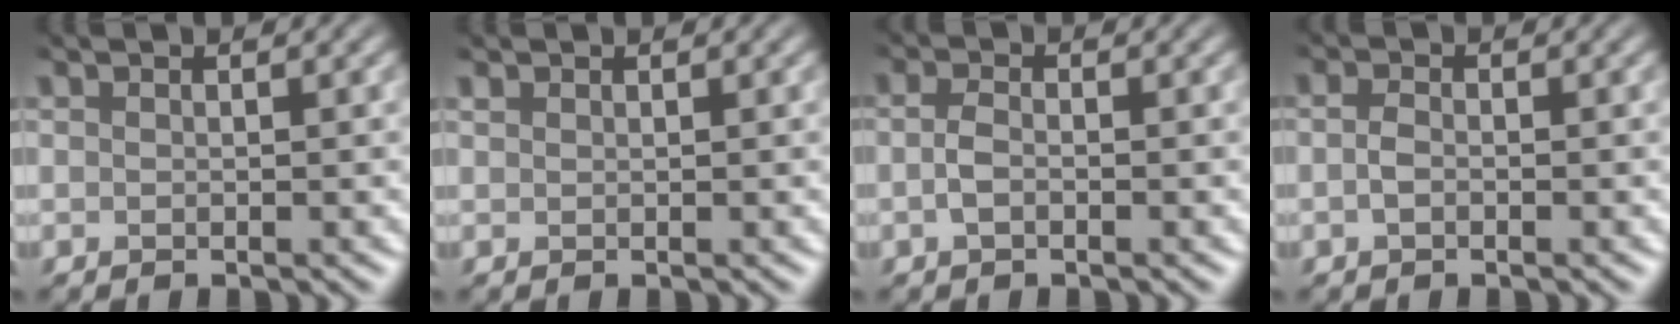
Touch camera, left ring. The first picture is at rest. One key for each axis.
{"total": 0.6, "fx": 0.2, "fy": -0.3, "fz": -0.6, "tx": -0.001, "ty": 0.000, "tz": 0.007}
{"total": 1.4, "fx": -1.3, "fy": 0.4, "fz": 0.4, "tx": -0.023, "ty": 0.001, "tz": -0.021}
{"total": 1.2, "fx": -1.2, "fy": 0.3, "fz": 0.1, "tx": -0.014, "ty": 0.003, "tz": -0.019}